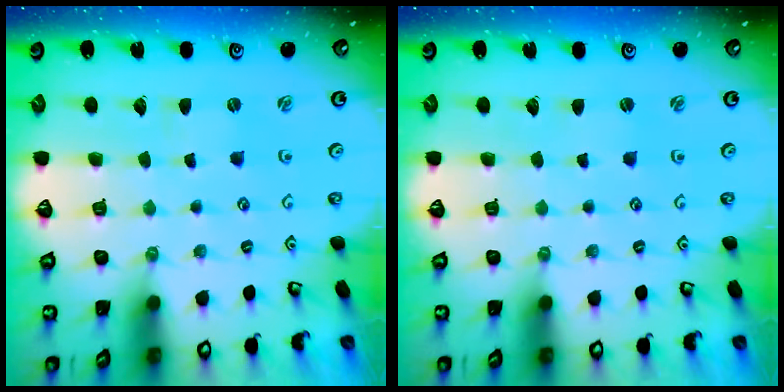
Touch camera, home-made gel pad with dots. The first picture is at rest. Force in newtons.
{"total": 1.5, "press": 1.4, "slide": 0.2}